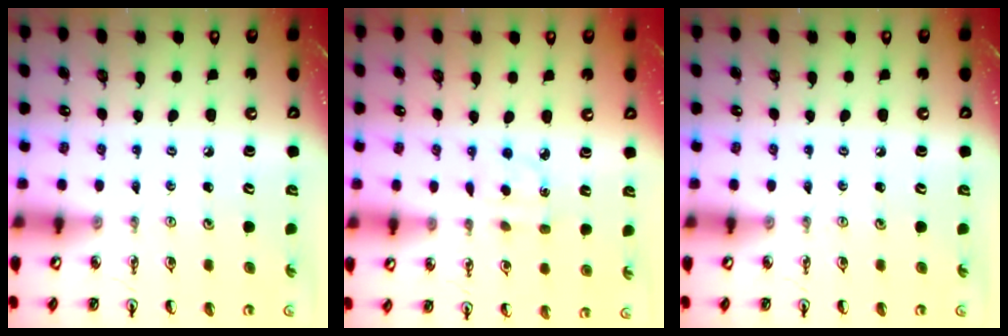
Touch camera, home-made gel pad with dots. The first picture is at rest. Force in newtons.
{"total": 2.7, "press": 2.6, "slide": 0.4}
{"total": 0.0}